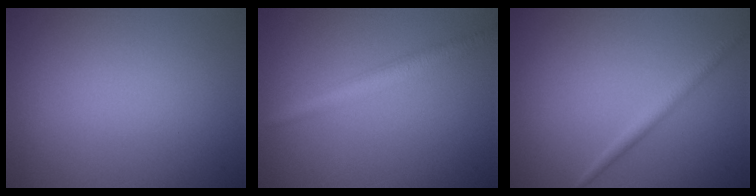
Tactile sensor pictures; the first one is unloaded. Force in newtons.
{"total": 2.8, "press": 2.8, "slide": 0.1}
{"total": 1.6, "press": 1.6, "slide": 0.0}